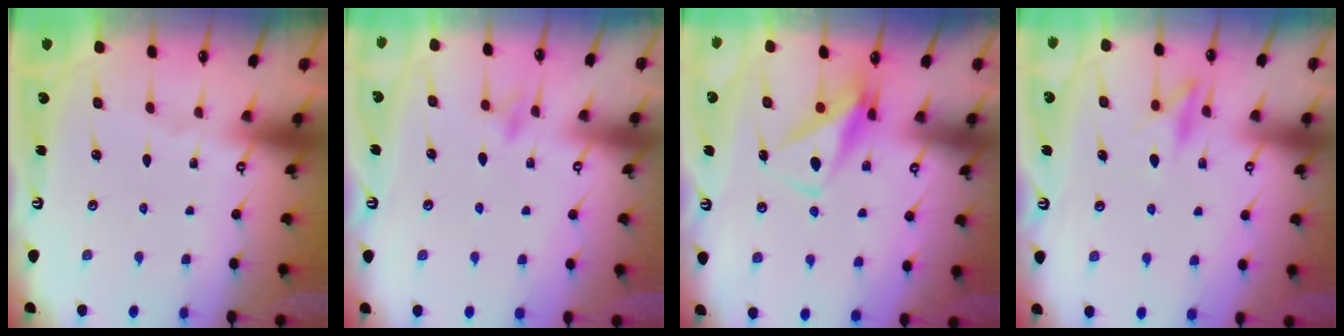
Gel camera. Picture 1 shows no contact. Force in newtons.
{"total": 8.7, "press": 8.6, "slide": 0.9}
{"total": 7.4, "press": 7.2, "slide": 1.5}
{"total": 11.0, "press": 11.0, "slide": 0.2}